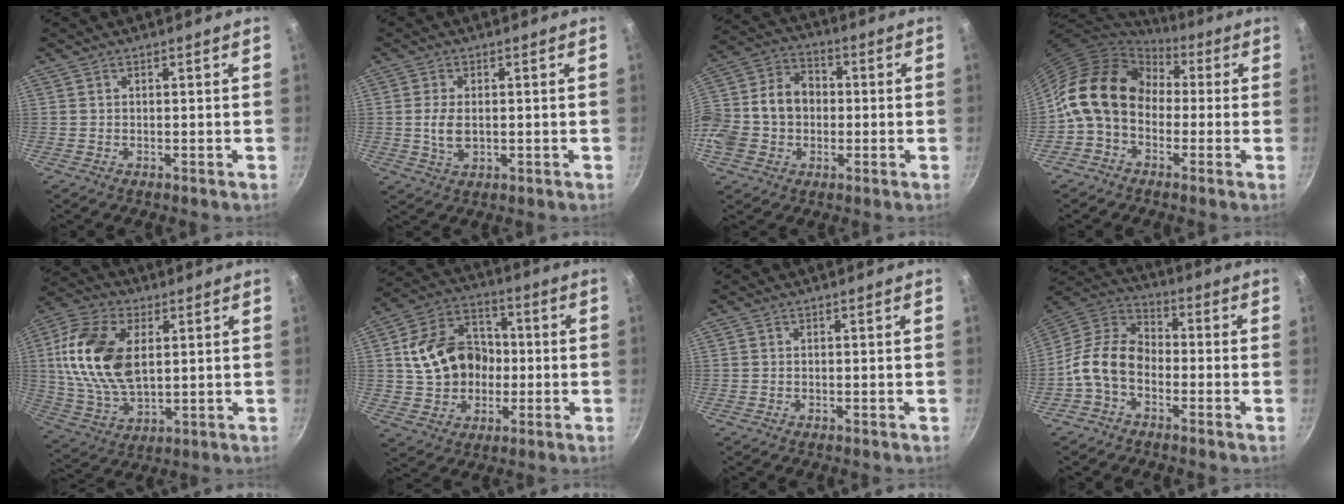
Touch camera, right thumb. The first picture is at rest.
{"total": 4.9, "force": [-0.1, 2.8, 4.0], "torque": [-0.078, 0.000, 0.001]}
{"total": 16.5, "force": [-1.3, 13.1, 9.9], "torque": [-0.182, 0.042, -0.033]}
{"total": 14.8, "force": [0.5, 11.6, 9.2], "torque": [-0.134, 0.036, -0.015]}
{"total": 17.9, "force": [3.4, 10.6, 14.0], "torque": [-0.260, -0.003, 0.066]}
{"total": 16.0, "force": [0.4, 12.8, 9.5], "torque": [-0.133, 0.035, 0.008]}
{"total": 0.0}
{"total": 11.1, "force": [-3.6, 7.4, 7.4], "torque": [-0.119, 0.045, -0.095]}